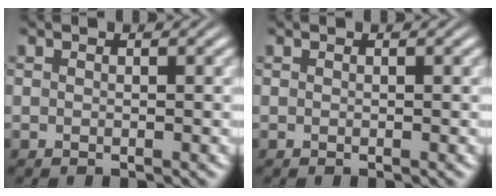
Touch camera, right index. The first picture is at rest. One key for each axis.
{"total": 0.0}